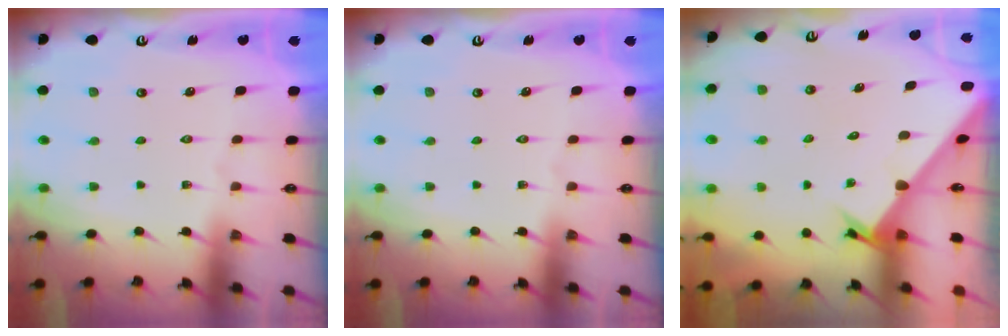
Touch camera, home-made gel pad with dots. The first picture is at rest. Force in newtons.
{"total": 0.0}
{"total": 2.4, "press": 2.4, "slide": 0.1}